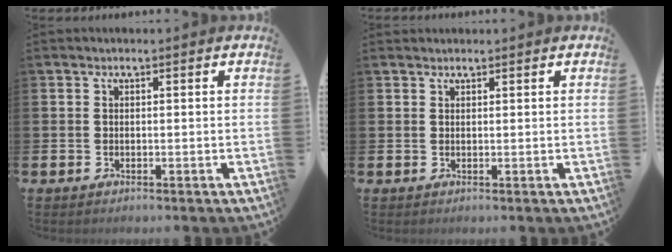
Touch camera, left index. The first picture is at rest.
{"total": 0.9, "force": [0.8, 0.2, -0.1], "torque": [0.009, -0.001, 0.014]}